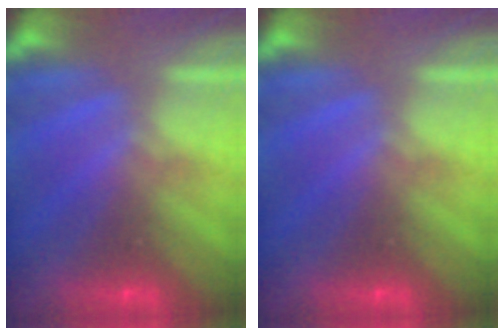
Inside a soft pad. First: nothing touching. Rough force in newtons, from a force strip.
{"total": 0.0}